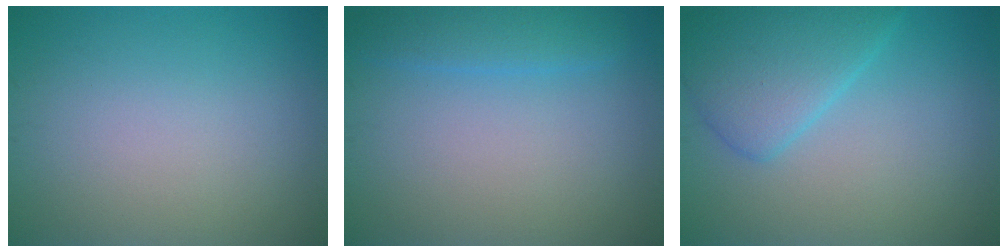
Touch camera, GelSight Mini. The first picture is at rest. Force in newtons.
{"total": 2.4, "press": 2.4, "slide": 0.2}
{"total": 4.9, "press": 4.9, "slide": 0.1}